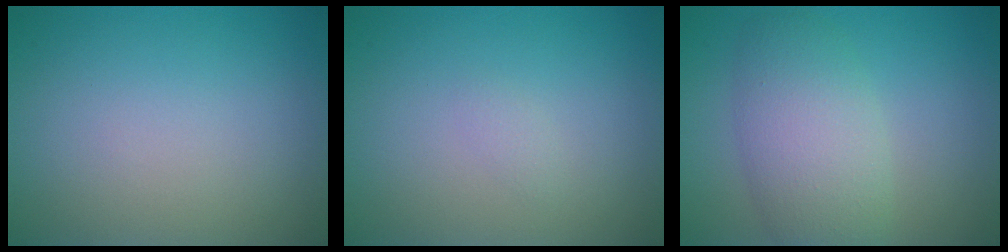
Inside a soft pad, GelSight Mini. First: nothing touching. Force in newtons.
{"total": 0.6, "press": 0.6, "slide": 0.0}
{"total": 5.6, "press": 5.6, "slide": 0.1}